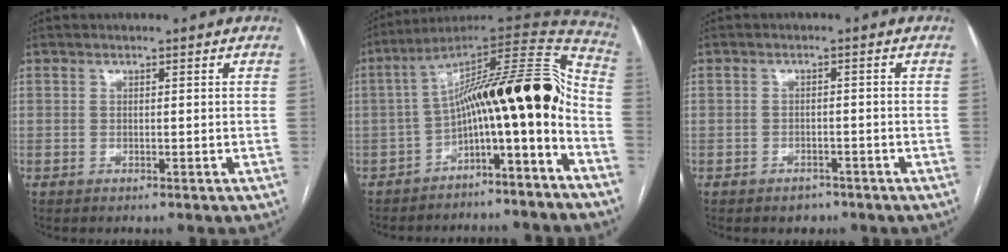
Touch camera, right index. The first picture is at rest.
{"total": 20.3, "force": [-5.4, 3.5, 19.3], "torque": [-0.272, 0.067, -0.075]}
{"total": 2.4, "force": [-1.7, 1.6, 0.6], "torque": [-0.011, 0.005, -0.020]}